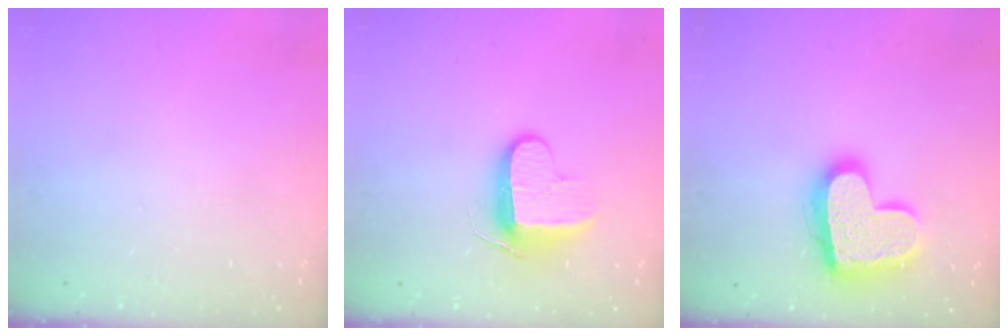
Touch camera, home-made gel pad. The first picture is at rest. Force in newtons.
{"total": 9.2, "press": 9.2, "slide": 0.9}
{"total": 18.2, "press": 18.2, "slide": 1.6}